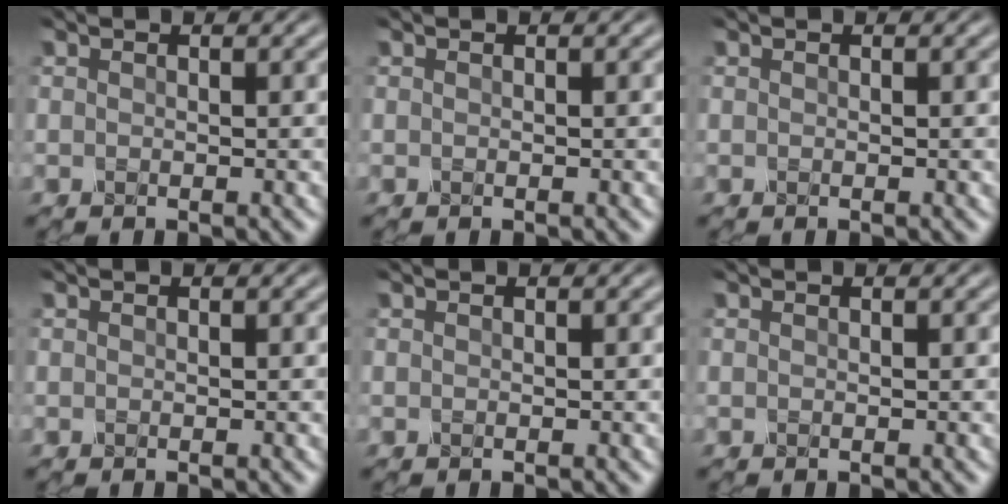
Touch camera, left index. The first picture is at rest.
{"total": 0.0}
{"total": 0.0}
{"total": 0.0}
{"total": 0.0}
{"total": 0.0}